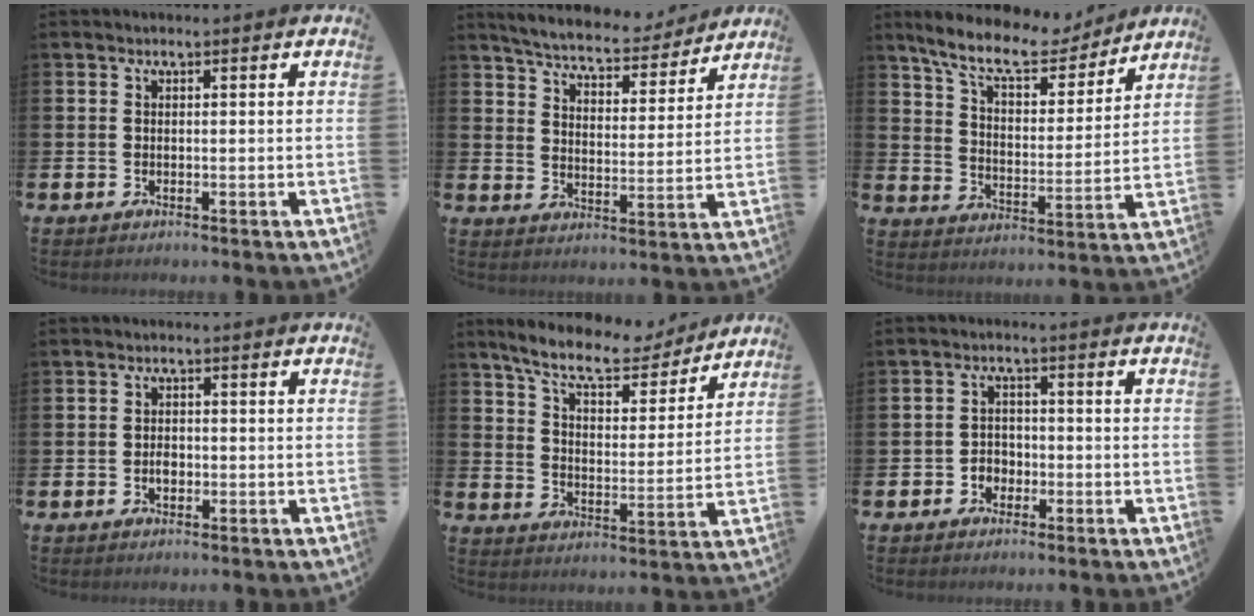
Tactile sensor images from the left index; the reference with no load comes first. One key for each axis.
{"total": 6.4, "fx": 6.2, "fy": 1.0, "fz": 1.2, "tx": -0.044, "ty": -0.047, "tz": 0.106}
{"total": 10.3, "fx": 9.3, "fy": 2.6, "fz": 3.7, "tx": -0.096, "ty": -0.059, "tz": 0.161}
{"total": 1.7, "fx": -0.4, "fy": 1.1, "fz": 1.2, "tx": -0.010, "ty": -0.001, "tz": -0.012}
{"total": 9.5, "fx": 8.6, "fy": 2.1, "fz": 3.3, "tx": -0.084, "ty": -0.053, "tz": 0.150}
{"total": 2.6, "fx": -1.3, "fy": 2.1, "fz": 0.8, "tx": -0.015, "ty": 0.004, "tz": -0.031}